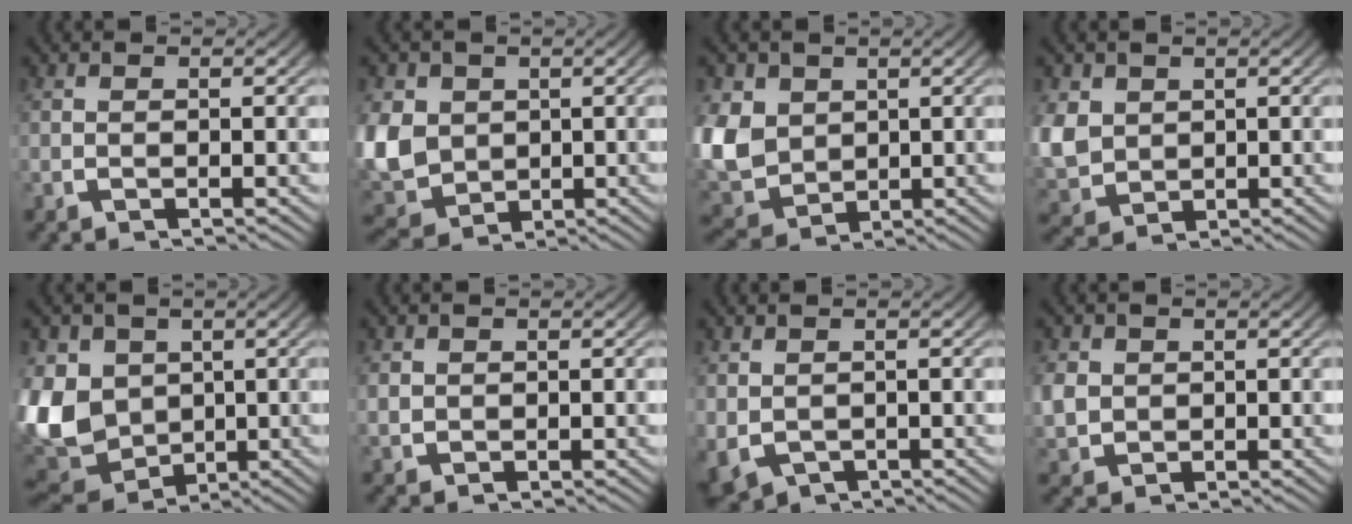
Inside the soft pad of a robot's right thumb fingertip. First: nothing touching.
{"total": 10.5, "force": [-1.4, 8.8, 5.6], "torque": [-0.166, -0.059, 0.006]}
{"total": 9.8, "force": [-1.0, 8.1, 5.4], "torque": [-0.168, -0.058, 0.015]}
{"total": 6.2, "force": [-0.1, 5.4, 3.1], "torque": [-0.107, -0.037, 0.027]}
{"total": 13.3, "force": [-2.1, 10.9, 7.3], "torque": [-0.211, -0.067, -0.008]}
{"total": 1.5, "force": [0.4, 1.3, 0.5], "torque": [-0.013, -0.006, 0.015]}
{"total": 4.4, "force": [-1.5, 3.4, 2.2], "torque": [-0.054, -0.029, -0.006]}
{"total": 3.8, "force": [0.2, 3.4, 1.6], "torque": [-0.053, -0.018, 0.018]}